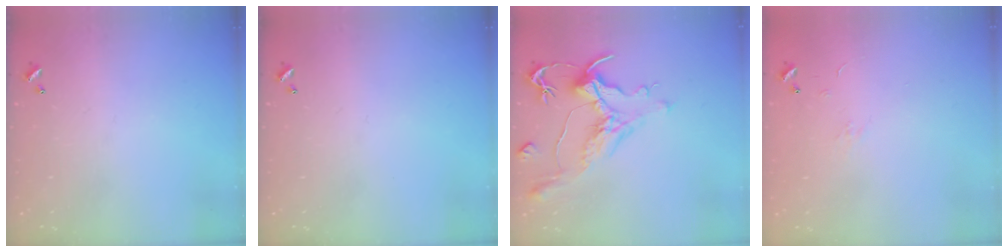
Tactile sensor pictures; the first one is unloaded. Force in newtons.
{"total": 0.0}
{"total": 1.1, "press": 0.2, "slide": 1.1}
{"total": 4.7, "press": 4.6, "slide": 0.7}